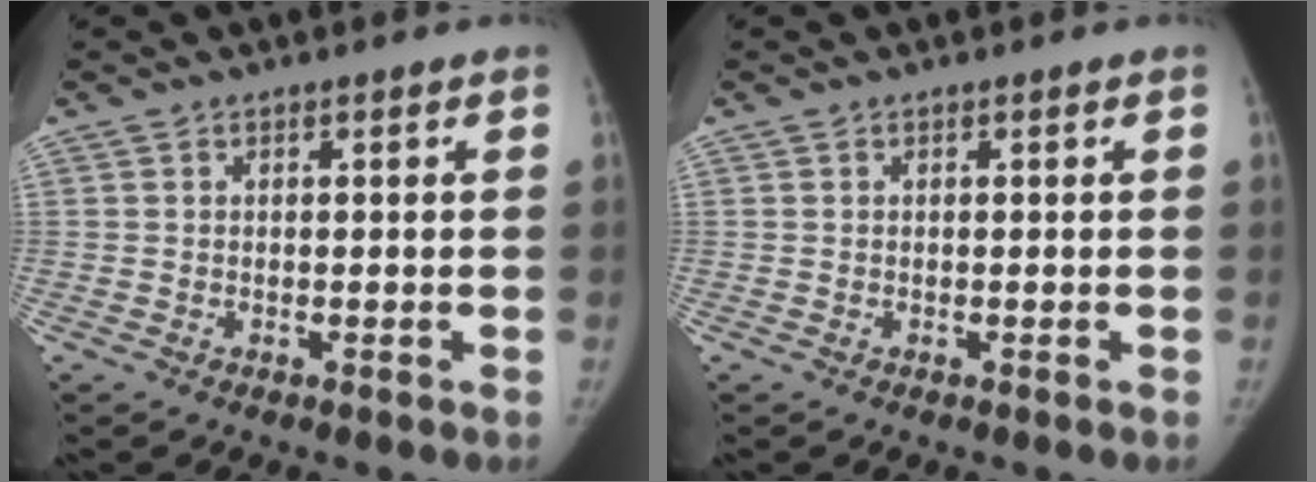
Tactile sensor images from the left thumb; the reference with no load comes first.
{"total": 0.0}